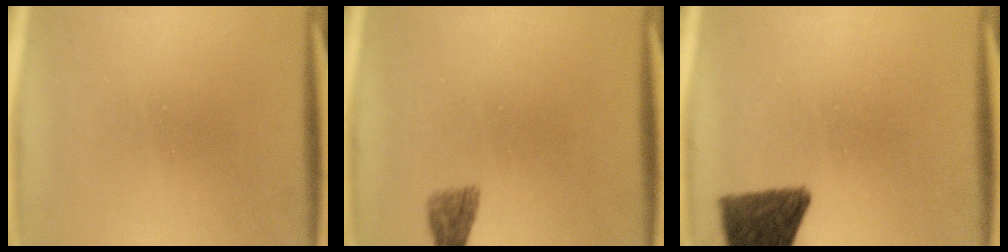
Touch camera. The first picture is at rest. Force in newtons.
{"total": 1.8}
{"total": 10.8}